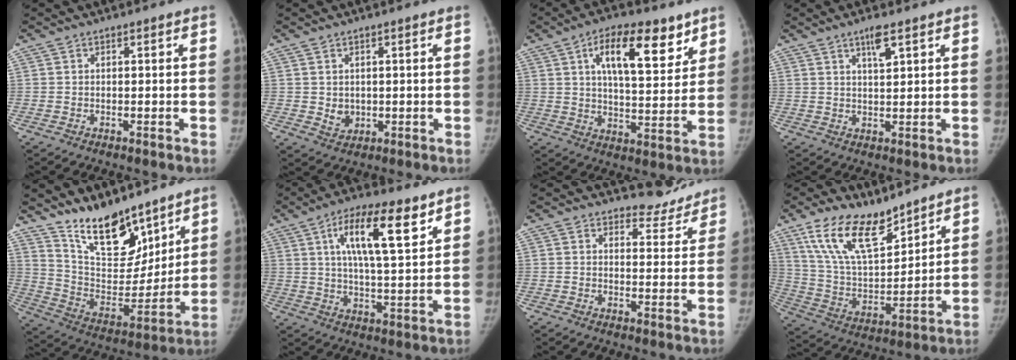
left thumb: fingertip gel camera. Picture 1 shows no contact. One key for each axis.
{"total": 3.2, "fx": 0.2, "fy": 2.8, "fz": 1.5, "tx": -0.016, "ty": -0.005, "tz": 0.015}
{"total": 15.1, "fx": 7.8, "fy": 6.4, "fz": 11.2, "tx": -0.140, "ty": -0.031, "tz": 0.124}
{"total": 3.9, "fx": 2.3, "fy": 0.8, "fz": 3.0, "tx": -0.051, "ty": -0.010, "tz": 0.044}
{"total": 17.6, "fx": 13.3, "fy": 7.6, "fz": 8.7, "tx": -0.091, "ty": -0.086, "tz": 0.244}
{"total": 13.9, "fx": 6.7, "fy": 4.1, "fz": 11.5, "tx": -0.175, "ty": -0.023, "tz": 0.112}
{"total": 6.2, "fx": 5.8, "fy": 2.3, "fz": 0.0, "tx": 0.029, "ty": -0.050, "tz": 0.070}
{"total": 16.3, "fx": 11.6, "fy": 6.6, "fz": 9.3, "tx": -0.139, "ty": -0.064, "tz": 0.230}